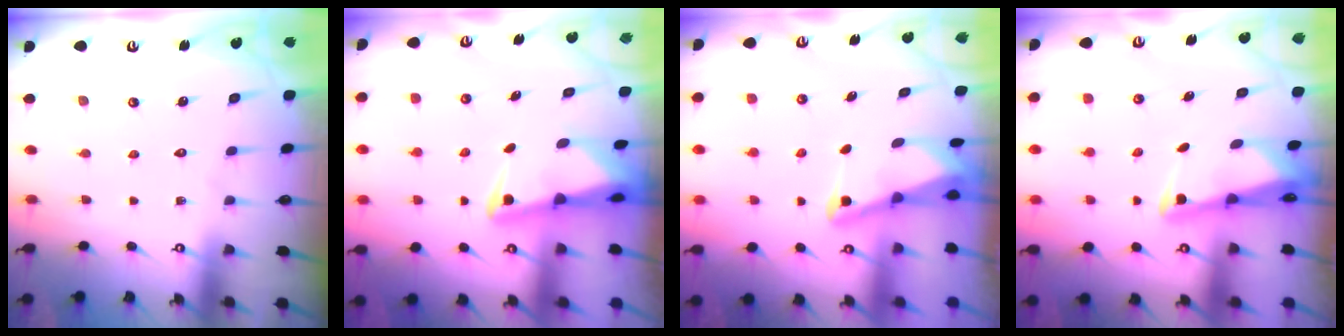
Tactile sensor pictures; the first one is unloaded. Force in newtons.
{"total": 2.8, "press": 2.8, "slide": 0.5}
{"total": 2.3, "press": 2.2, "slide": 0.2}
{"total": 2.4, "press": 2.3, "slide": 0.5}